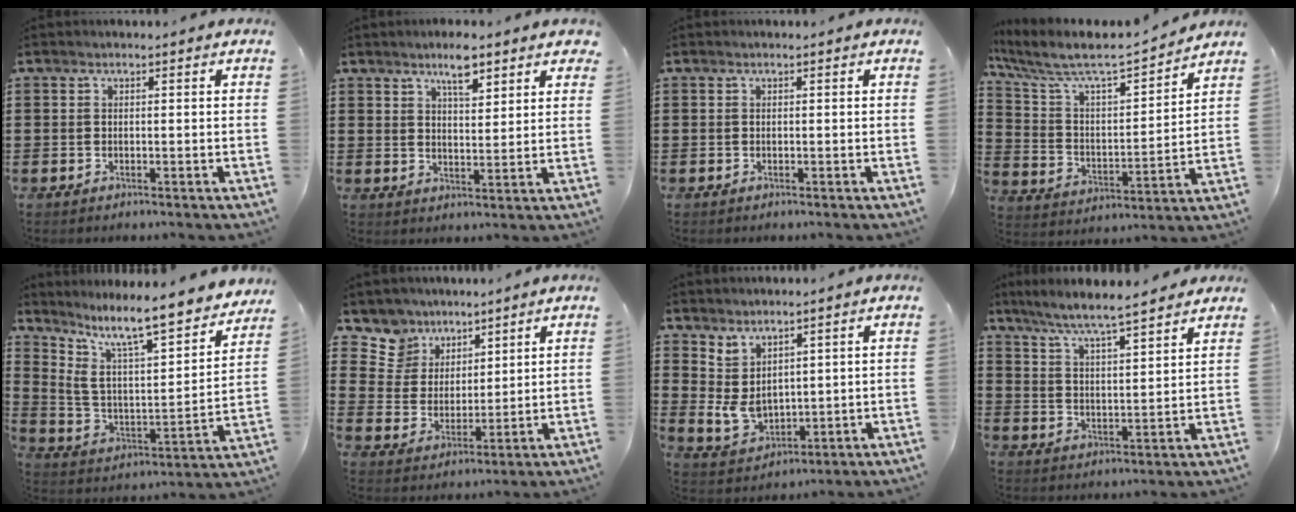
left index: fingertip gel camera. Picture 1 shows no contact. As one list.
[{"total": 5.7, "force": [4.4, 1.4, 3.3], "torque": [-0.049, -0.008, 0.072]}, {"total": 0.0}, {"total": 7.3, "force": [6.3, 1.2, 3.5], "torque": [-0.098, -0.047, 0.100]}, {"total": 10.3, "force": [8.3, 1.5, 5.9], "torque": [-0.143, -0.067, 0.134]}, {"total": 7.9, "force": [5.9, 5.1, 0.9], "torque": [-0.065, -0.025, 0.114]}, {"total": 4.6, "force": [1.9, 3.5, 2.4], "torque": [-0.069, -0.006, 0.038]}, {"total": 6.2, "force": [5.7, -0.2, 2.5], "torque": [-0.073, -0.034, 0.096]}]